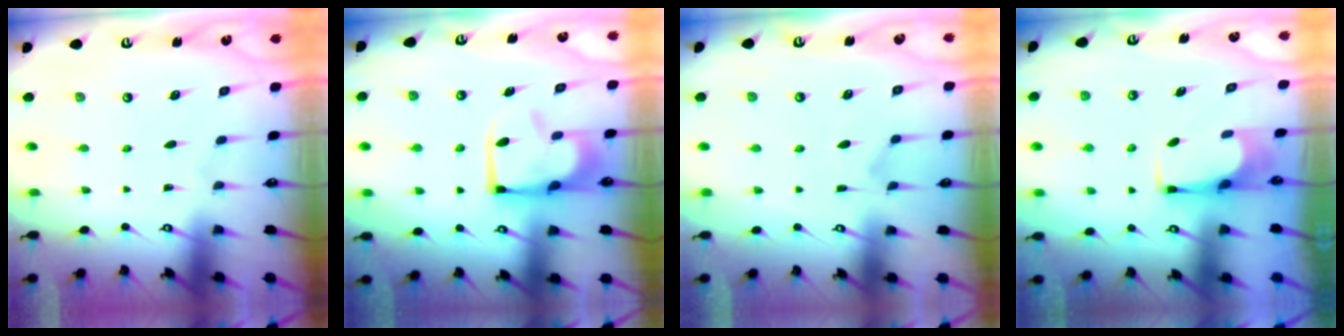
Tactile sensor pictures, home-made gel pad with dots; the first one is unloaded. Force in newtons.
{"total": 4.8, "press": 4.7, "slide": 0.9}
{"total": 6.3, "press": 6.1, "slide": 1.4}
{"total": 2.3, "press": 2.3, "slide": 0.4}